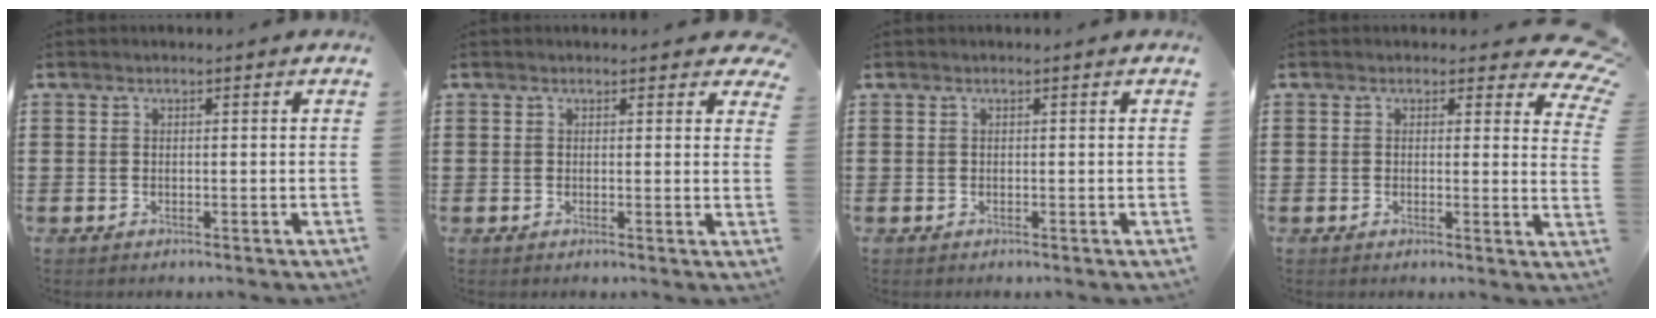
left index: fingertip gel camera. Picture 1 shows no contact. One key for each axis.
{"total": 1.6, "fx": 1.3, "fy": 0.9, "fz": 0.2, "tx": -0.003, "ty": 0.003, "tz": 0.024}
{"total": 0.0}
{"total": 3.2, "fx": 2.5, "fy": 1.5, "fz": 1.5, "tx": -0.017, "ty": -0.010, "tz": 0.040}